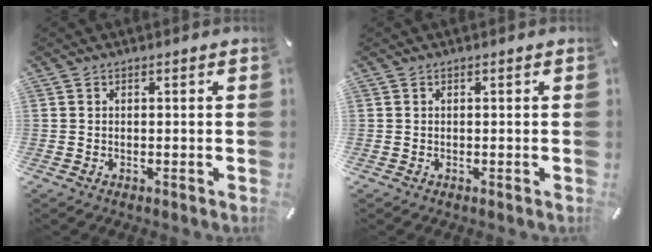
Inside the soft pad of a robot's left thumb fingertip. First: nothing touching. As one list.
[{"total": 0.0}]